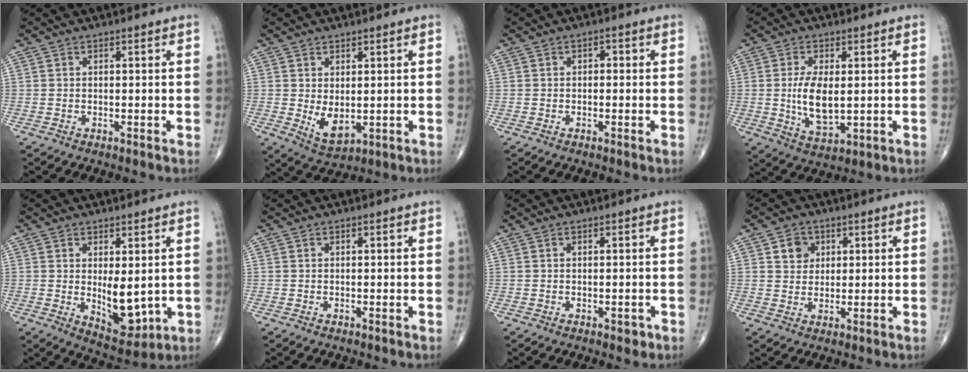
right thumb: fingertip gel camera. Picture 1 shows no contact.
{"total": 5.2, "force": [0.1, 2.8, 4.4], "torque": [-0.069, -0.014, 0.019]}
{"total": 1.1, "force": [0.0, 0.7, 0.8], "torque": [-0.003, 0.003, -0.005]}
{"total": 8.4, "force": [0.3, 3.9, 7.5], "torque": [-0.138, -0.019, 0.014]}
{"total": 8.0, "force": [0.2, 3.8, 7.1], "torque": [-0.082, -0.022, 0.021]}
{"total": 0.0}
{"total": 1.1, "force": [-0.4, 0.7, 0.7], "torque": [-0.003, -0.001, -0.004]}
{"total": 4.4, "force": [1.7, 3.7, 1.6], "torque": [-0.006, -0.006, 0.027]}